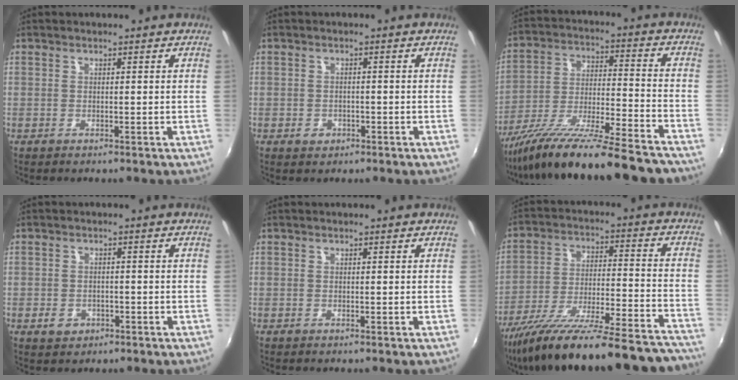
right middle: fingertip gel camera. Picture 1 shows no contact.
{"total": 2.2, "force": [-1.1, 1.8, 0.8], "torque": [-0.014, 0.000, -0.014]}
{"total": 22.9, "force": [-19.0, 2.2, 12.7], "torque": [-0.228, -0.055, -0.300]}
{"total": 3.2, "force": [-1.5, 2.5, 1.3], "torque": [-0.028, 0.001, -0.020]}
{"total": 0.0}
{"total": 30.6, "force": [-27.0, 4.0, 13.9], "torque": [-0.223, -0.061, -0.390]}